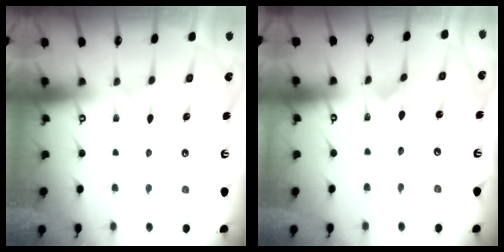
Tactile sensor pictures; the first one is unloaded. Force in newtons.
{"total": 1.3, "press": 1.3, "slide": 0.2}